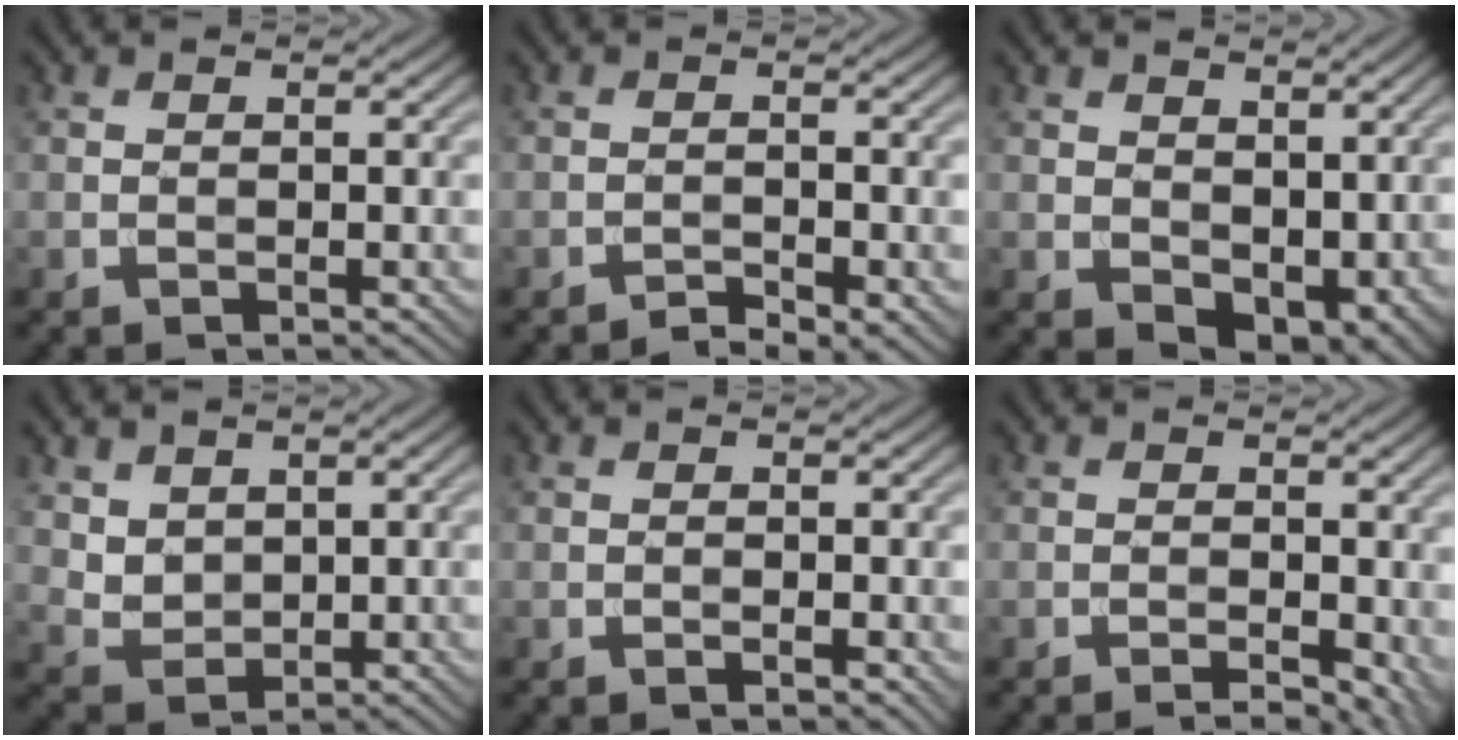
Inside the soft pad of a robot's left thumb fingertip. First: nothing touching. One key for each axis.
{"total": 2.4, "fx": -1.9, "fy": 0.5, "fz": 1.4, "tx": -0.025, "ty": 0.002, "tz": -0.034}
{"total": 6.0, "fx": 1.5, "fy": 3.9, "fz": 4.2, "tx": -0.081, "ty": -0.018, "tz": 0.038}
{"total": 3.8, "fx": 2.0, "fy": 2.8, "fz": 1.6, "tx": -0.053, "ty": -0.013, "tz": 0.047}
{"total": 0.8, "fx": -0.3, "fy": 0.2, "fz": 0.7, "tx": -0.012, "ty": -0.001, "tz": -0.004}
{"total": 4.4, "fx": -1.7, "fy": 1.9, "fz": 3.6, "tx": -0.044, "ty": -0.005, "tz": -0.015}